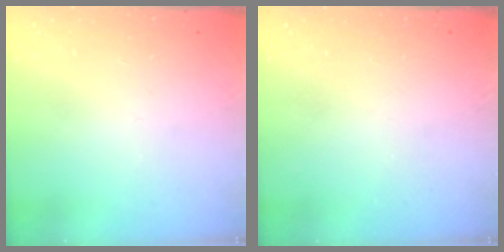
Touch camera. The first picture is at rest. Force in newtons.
{"total": 0.0}